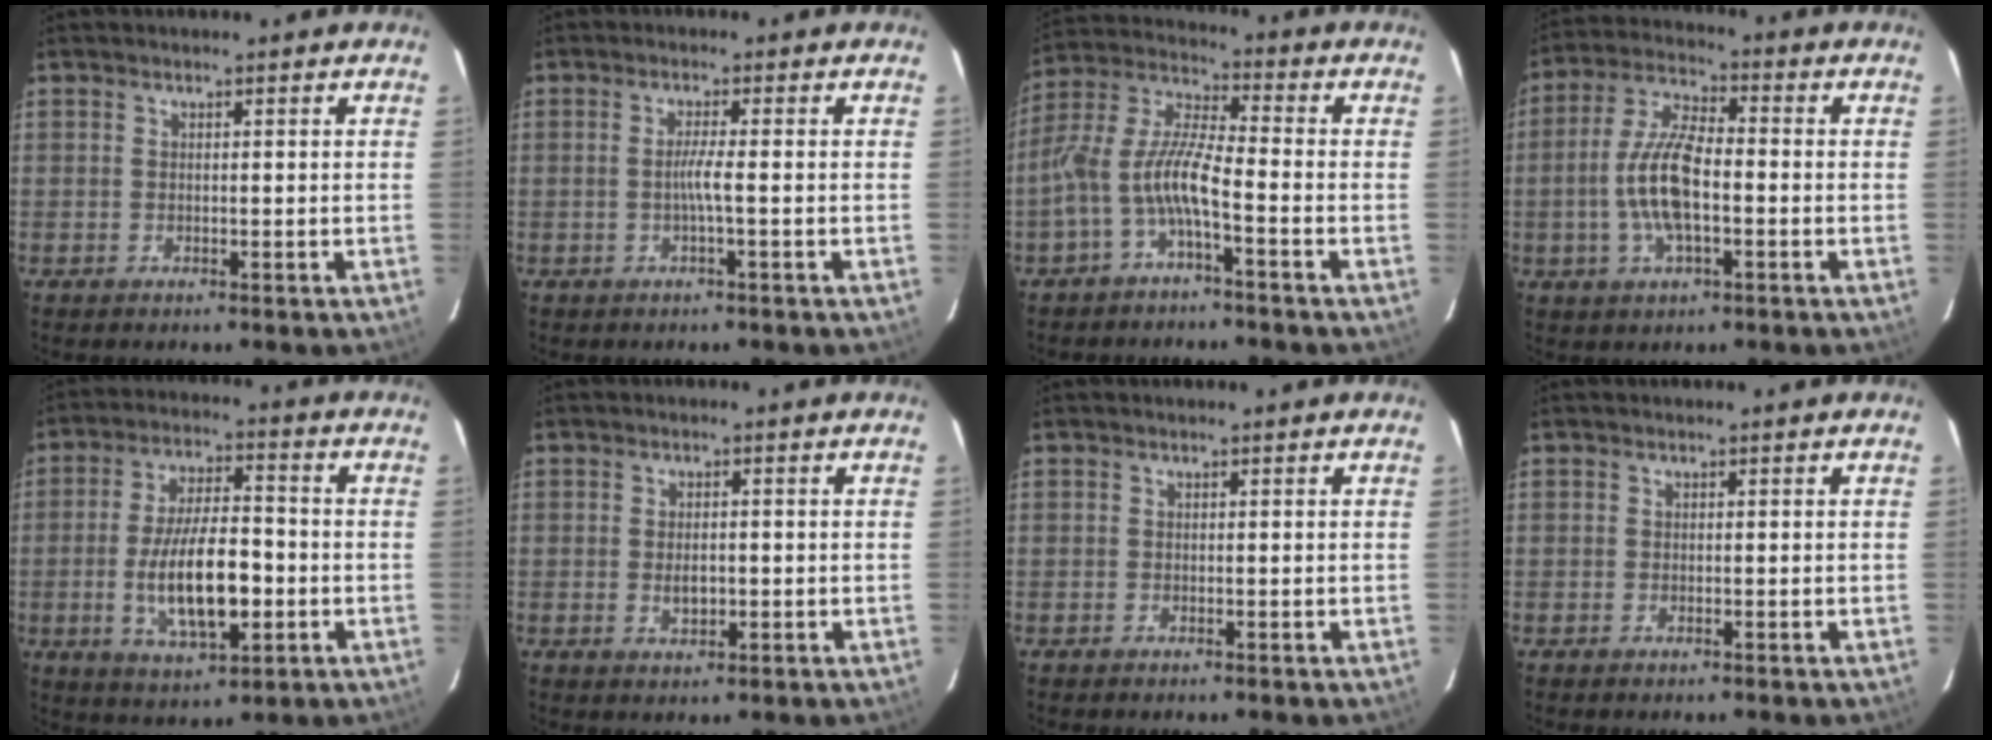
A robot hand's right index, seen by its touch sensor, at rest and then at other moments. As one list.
[{"total": 2.3, "force": [-0.7, -0.6, 2.1], "torque": [-0.040, -0.003, -0.014]}, {"total": 8.9, "force": [-3.9, 1.6, 7.9], "torque": [-0.183, 0.012, -0.077]}, {"total": 11.1, "force": [-2.3, 4.1, 10.1], "torque": [-0.211, 0.006, -0.044]}, {"total": 14.0, "force": [-3.0, 5.1, 12.6], "torque": [-0.245, -0.008, -0.044]}, {"total": 3.1, "force": [-0.4, 1.8, 2.5], "torque": [-0.044, -0.001, -0.004]}, {"total": 0.0}, {"total": 0.0}]